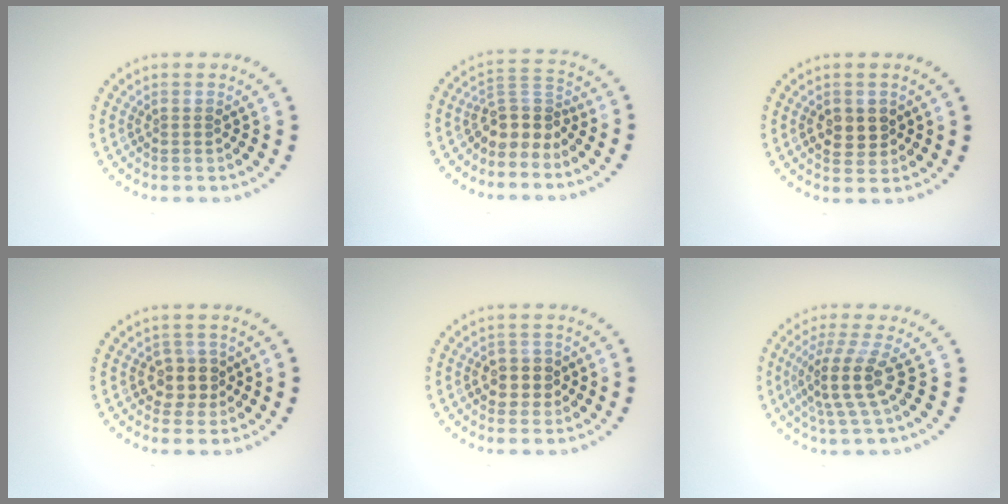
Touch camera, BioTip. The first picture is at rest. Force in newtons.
{"total": 3.5, "press": 2.5, "slide": 2.4}
{"total": 2.5, "press": 2.5, "slide": 0.3}
{"total": 2.5, "press": 2.2, "slide": 1.2}
{"total": 2.4, "press": 2.3, "slide": 0.9}
{"total": 3.9, "press": 2.7, "slide": 2.7}